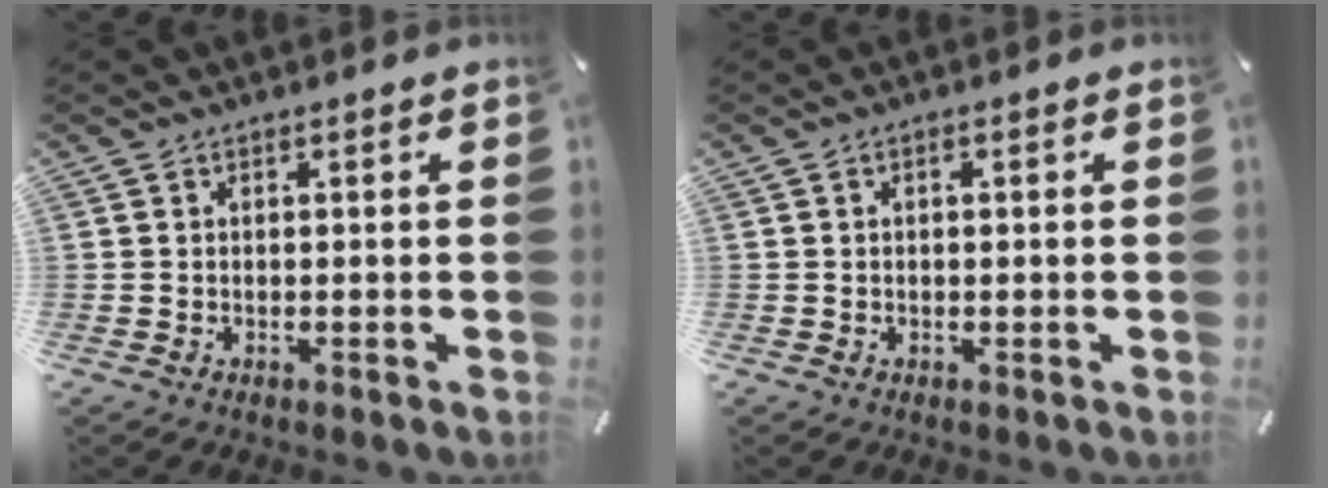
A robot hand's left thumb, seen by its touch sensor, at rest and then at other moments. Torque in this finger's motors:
{"motor_torque": [-0.02, -0.31, 0.01, 0.03, -0.01]}